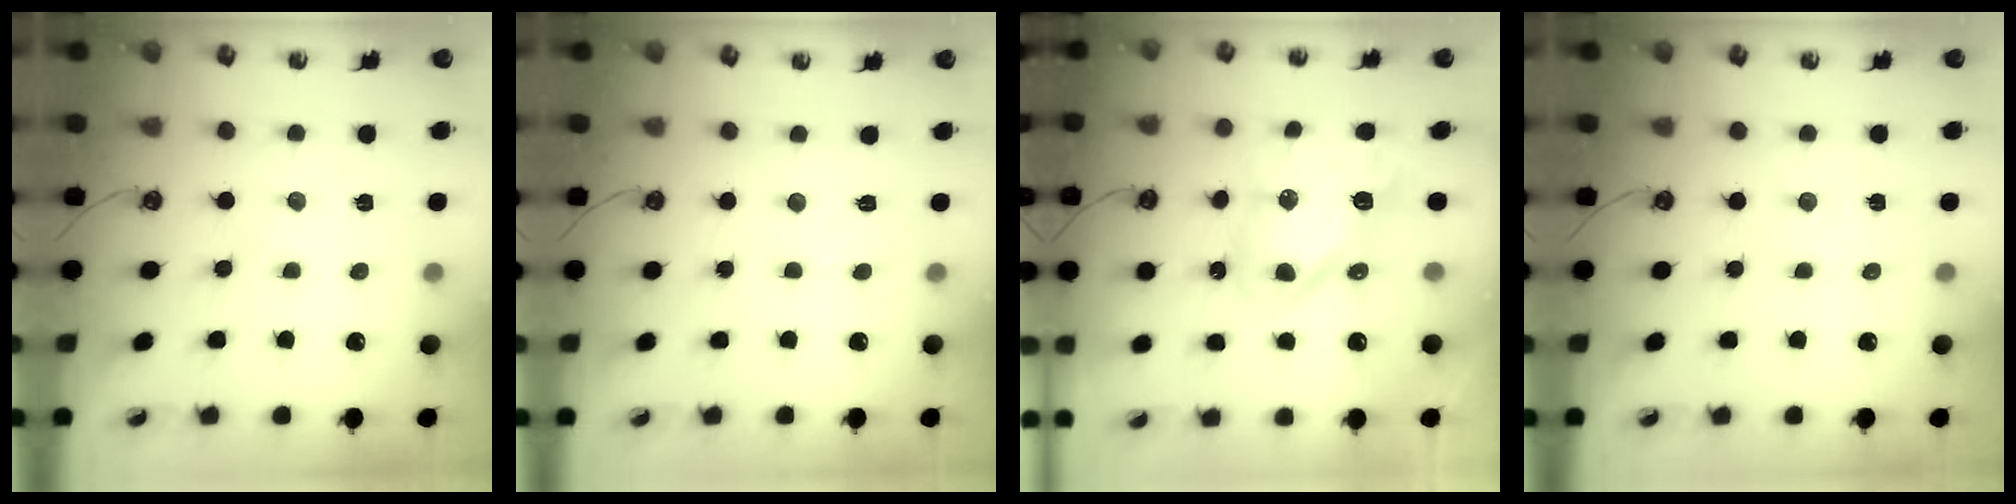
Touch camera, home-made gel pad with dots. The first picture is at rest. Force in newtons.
{"total": 1.8, "press": 1.7, "slide": 0.6}
{"total": 13.4, "press": 13.3, "slide": 1.6}
{"total": 1.9, "press": 1.9, "slide": 0.3}